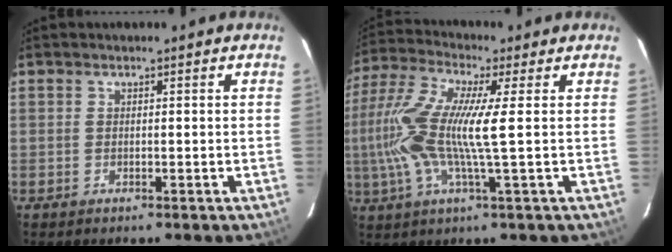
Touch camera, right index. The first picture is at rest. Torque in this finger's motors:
{"motor_torque": [0.44, 0.05, 0.43, 0.21]}